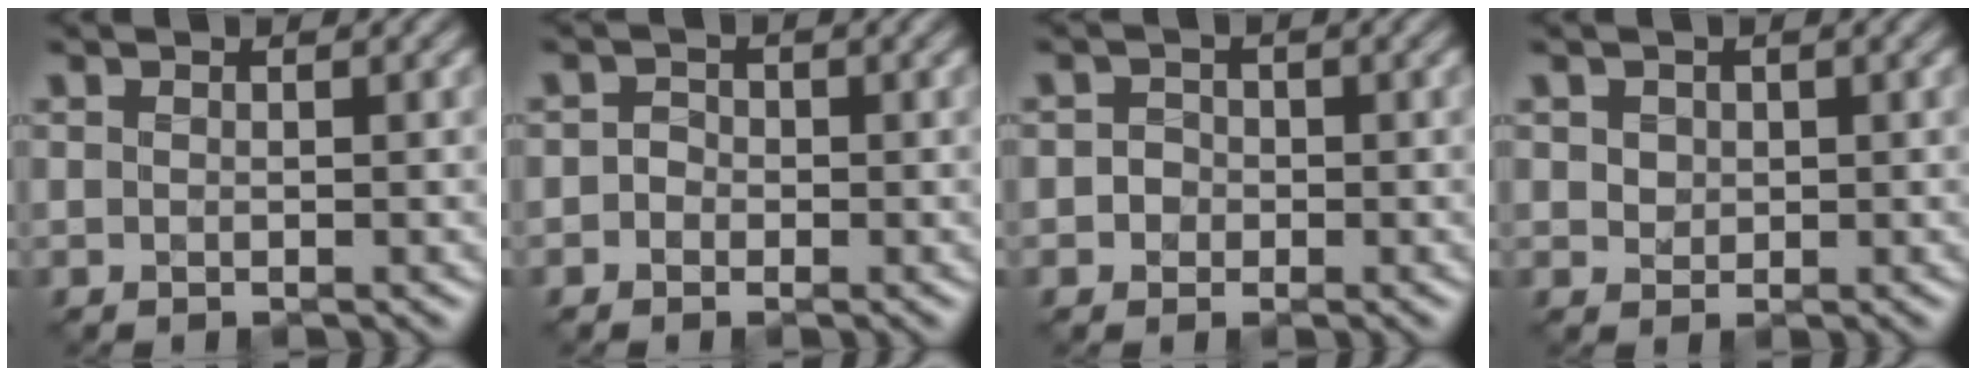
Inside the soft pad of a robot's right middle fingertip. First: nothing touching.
{"total": 1.3, "force": [-0.4, 1.2, 0.5], "torque": [0.005, 0.004, -0.017]}
{"total": 1.7, "force": [-0.3, 1.6, 0.6], "torque": [0.003, 0.003, -0.008]}
{"total": 2.2, "force": [0.8, 1.7, 1.0], "torque": [-0.039, 0.002, 0.024]}